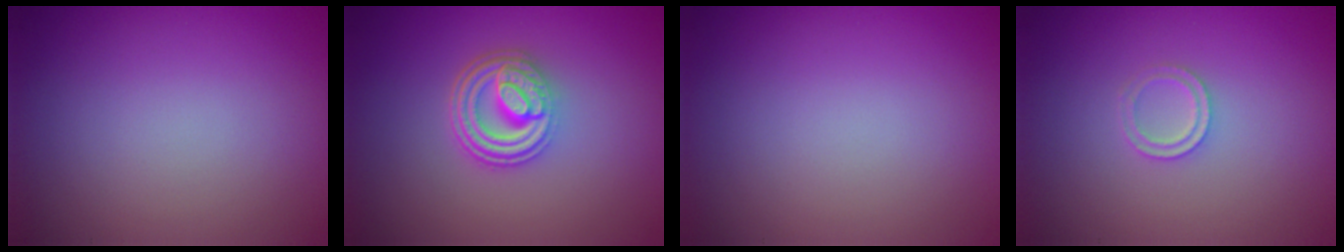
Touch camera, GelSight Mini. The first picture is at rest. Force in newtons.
{"total": 4.8, "press": 3.7, "slide": 3.0}
{"total": 0.0}
{"total": 1.4, "press": 1.4, "slide": 0.3}